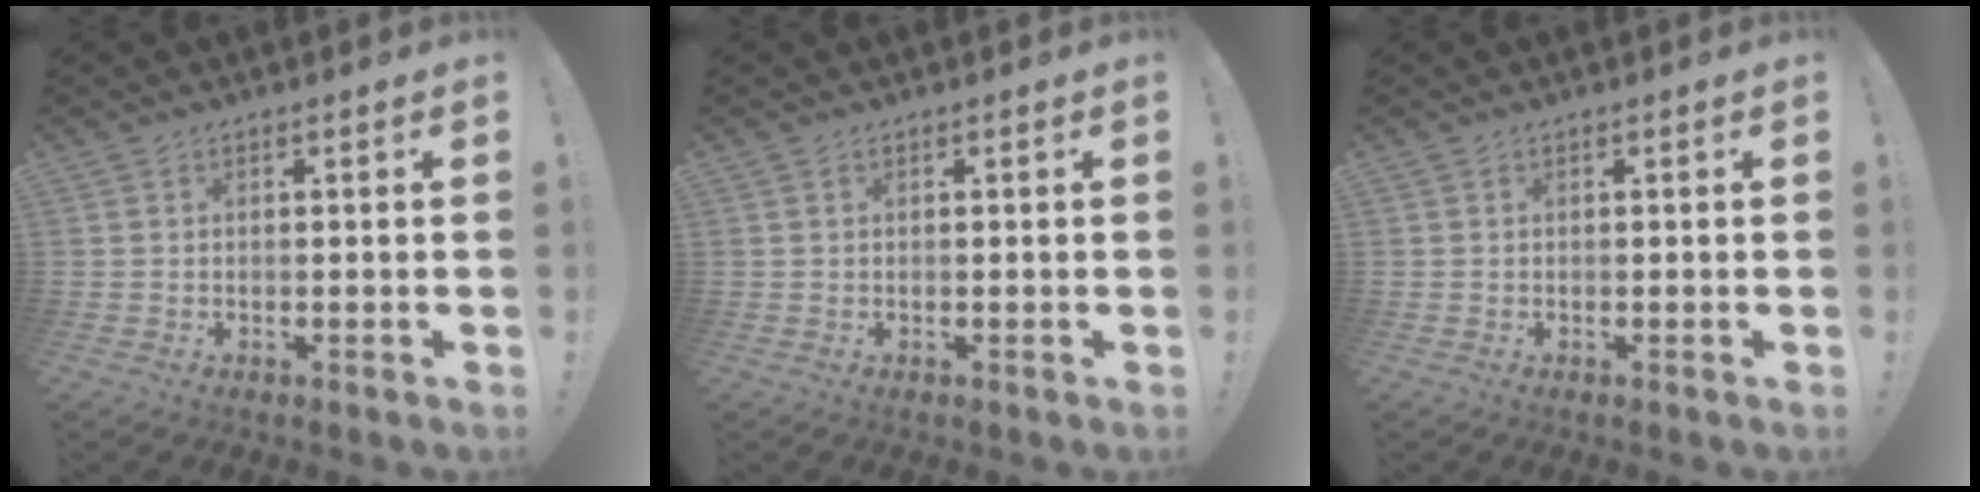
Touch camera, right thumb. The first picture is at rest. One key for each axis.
{"total": 0.0}
{"total": 0.0}